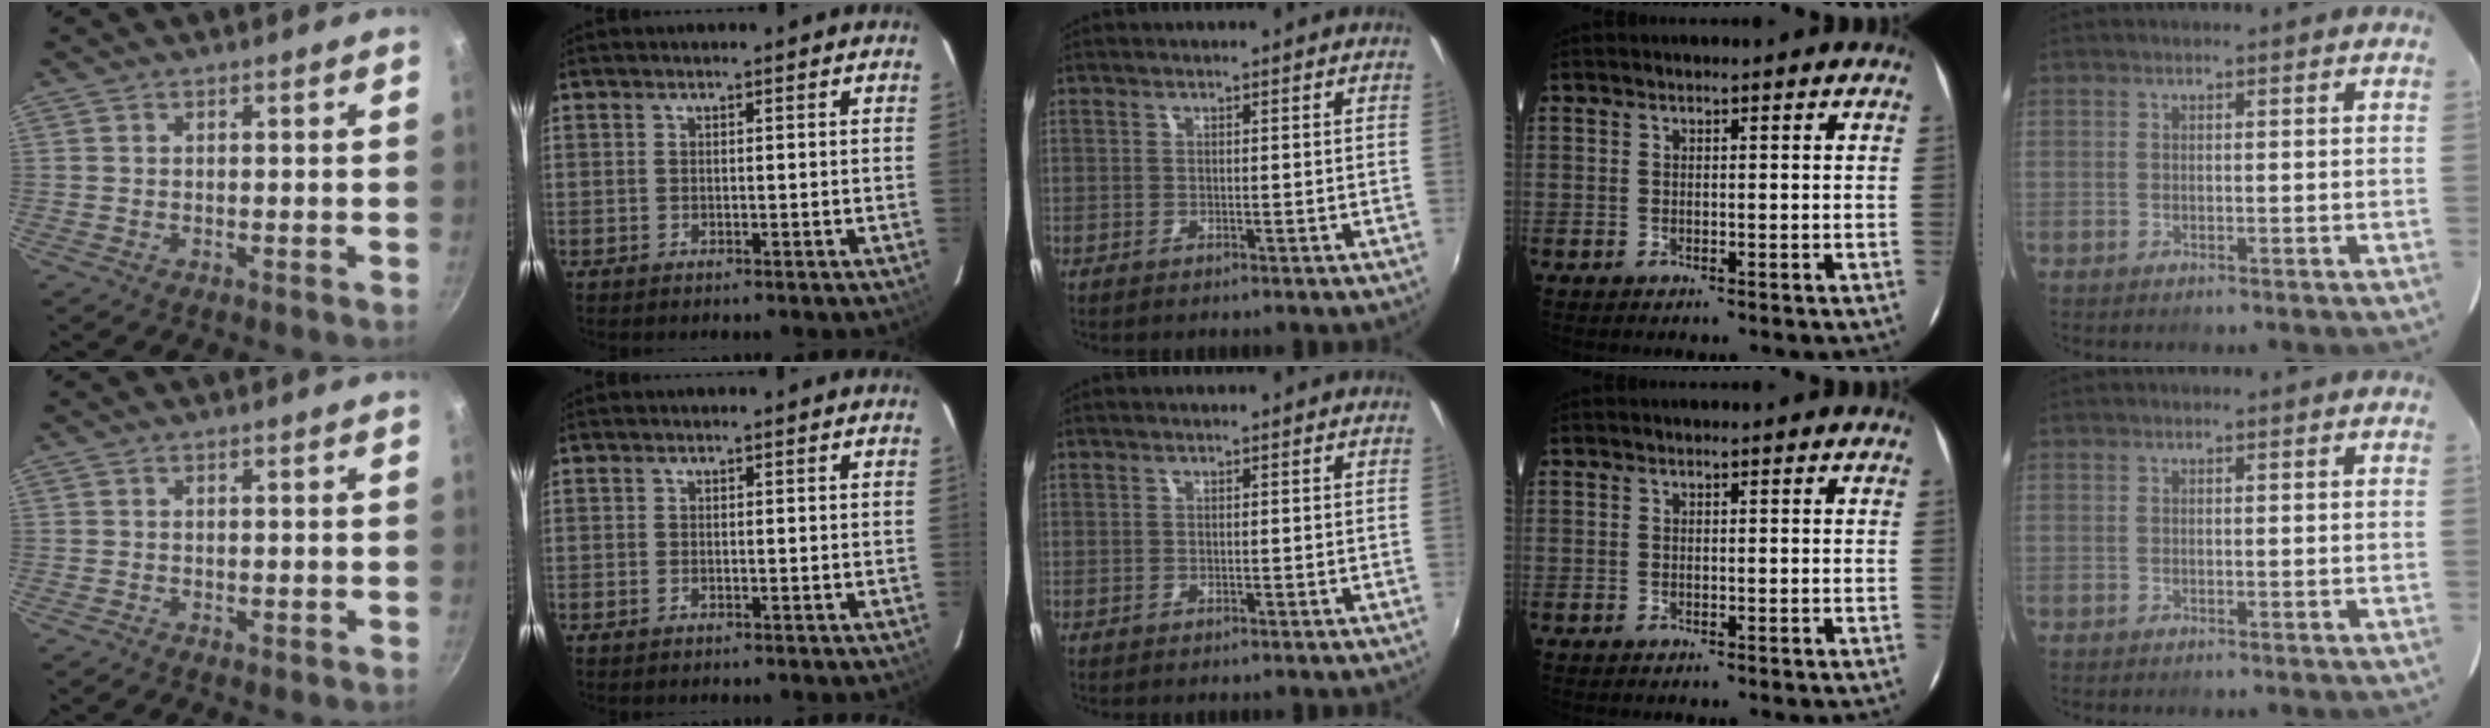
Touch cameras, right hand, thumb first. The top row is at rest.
{"thumb": {"total": 0.7, "force": [-0.4, 0.4, 0.5], "torque": [-0.006, 0.000, -0.006]}, "index": {"total": 0.6, "force": [-0.4, 0.3, 0.2], "torque": [-0.004, -0.002, -0.008]}}